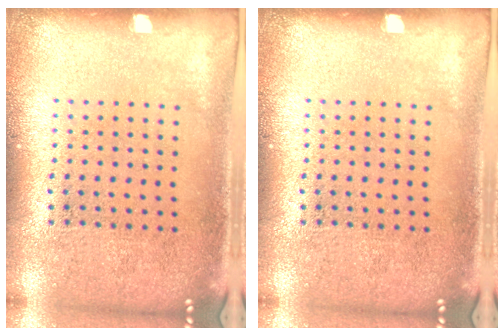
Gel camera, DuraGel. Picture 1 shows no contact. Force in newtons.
{"total": 0.0}